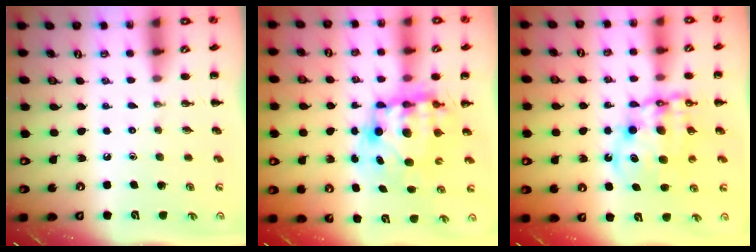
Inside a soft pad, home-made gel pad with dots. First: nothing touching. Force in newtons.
{"total": 10.3, "press": 10.0, "slide": 2.3}
{"total": 11.6, "press": 11.4, "slide": 2.5}